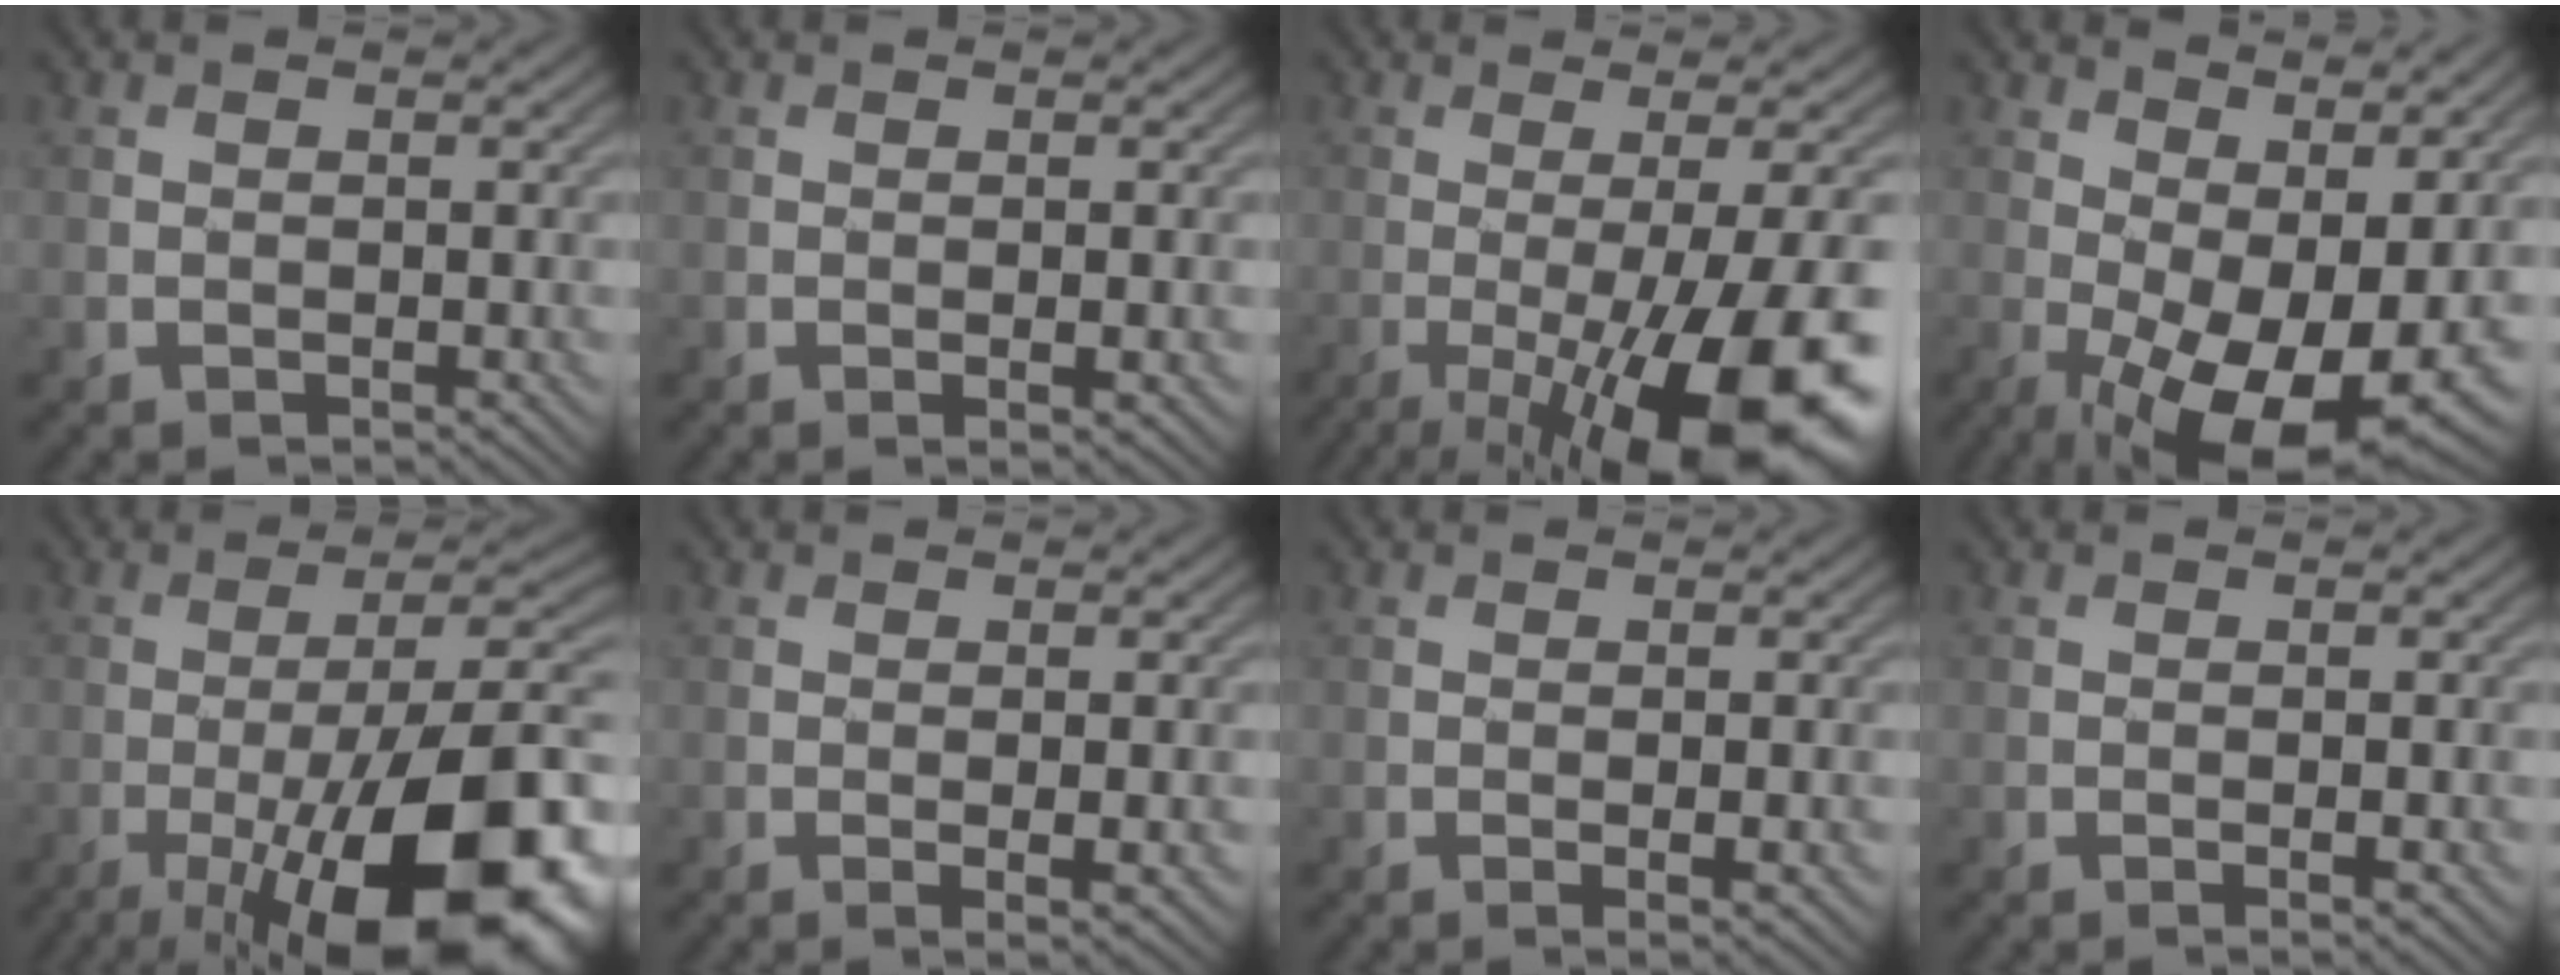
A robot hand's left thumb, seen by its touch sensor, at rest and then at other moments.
{"total": 1.2, "force": [-0.1, 0.1, 1.2], "torque": [-0.022, -0.004, -0.003]}
{"total": 17.4, "force": [-6.1, 4.5, 15.6], "torque": [-0.205, -0.016, -0.086]}
{"total": 13.9, "force": [-0.2, 6.2, 12.4], "torque": [-0.199, -0.010, 0.019]}
{"total": 20.4, "force": [-9.1, 6.4, 17.1], "torque": [-0.227, 0.003, -0.142]}
{"total": 1.8, "force": [0.0, 0.2, 1.8], "torque": [-0.034, -0.004, 0.000]}
{"total": 1.5, "force": [-0.1, 0.2, 1.5], "torque": [-0.027, -0.004, -0.002]}
{"total": 0.9, "force": [-0.1, 0.1, 0.9], "torque": [-0.015, -0.002, -0.002]}